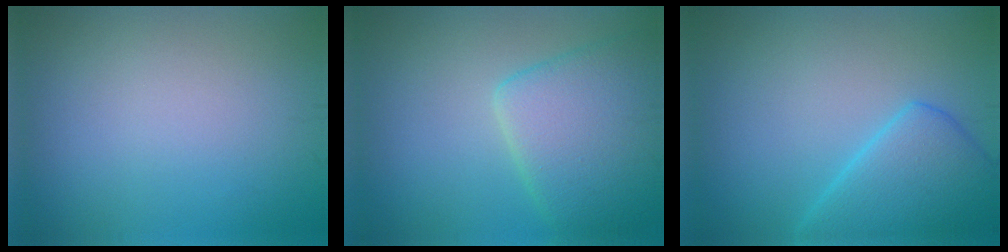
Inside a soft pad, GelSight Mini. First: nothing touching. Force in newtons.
{"total": 7.3, "press": 7.3, "slide": 0.4}
{"total": 6.1, "press": 6.0, "slide": 0.5}